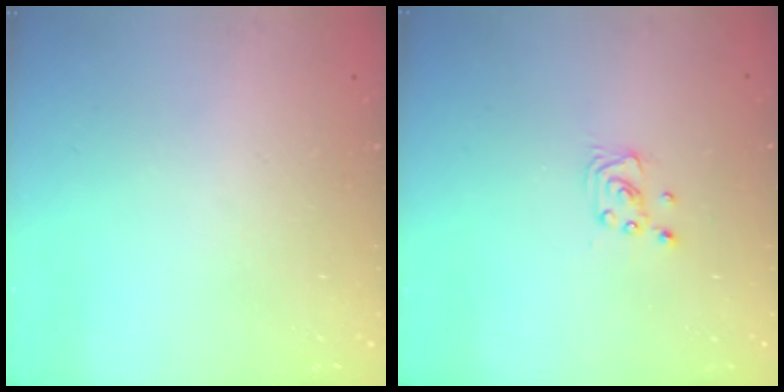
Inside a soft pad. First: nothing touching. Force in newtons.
{"total": 2.2, "press": 2.2, "slide": 0.2}